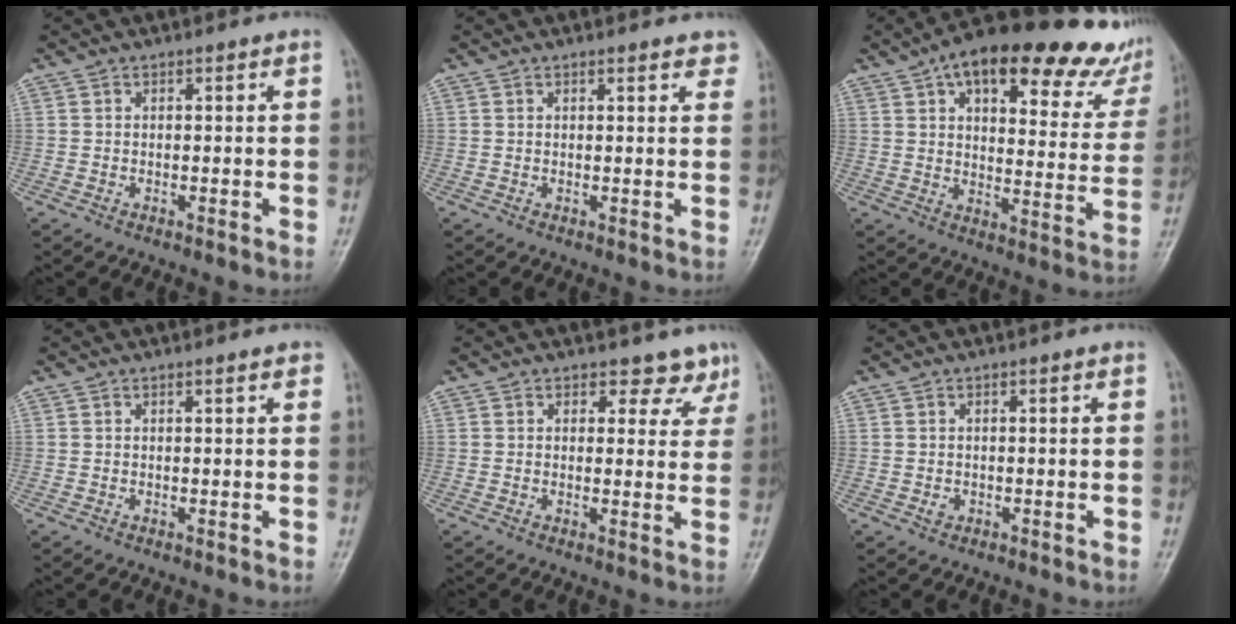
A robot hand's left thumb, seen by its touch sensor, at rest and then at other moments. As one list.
[{"total": 3.0, "force": [2.1, 1.1, 1.7], "torque": [-0.002, -0.001, 0.020]}, {"total": 27.2, "force": [18.2, 10.2, 17.3], "torque": [-0.205, -0.032, 0.233]}, {"total": 1.3, "force": [0.9, 0.3, 0.9], "torque": [-0.010, 0.000, 0.008]}, {"total": 5.0, "force": [4.0, 2.9, 0.5], "torque": [0.029, -0.025, 0.034]}, {"total": 1.0, "force": [-0.2, 0.9, 0.5], "torque": [-0.004, 0.001, -0.001]}]